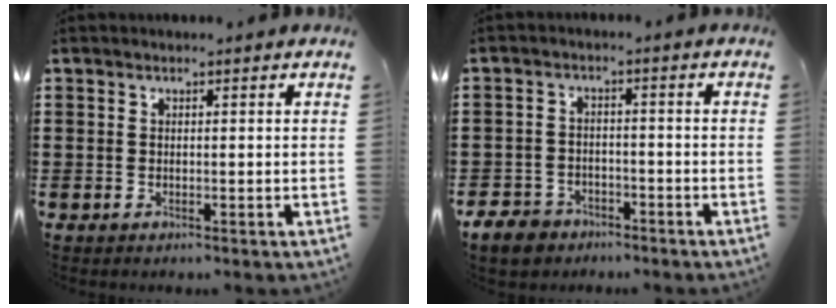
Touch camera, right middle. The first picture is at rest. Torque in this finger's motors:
{"motor_torque": [0.64, -0.23, 0.29, 0.03]}